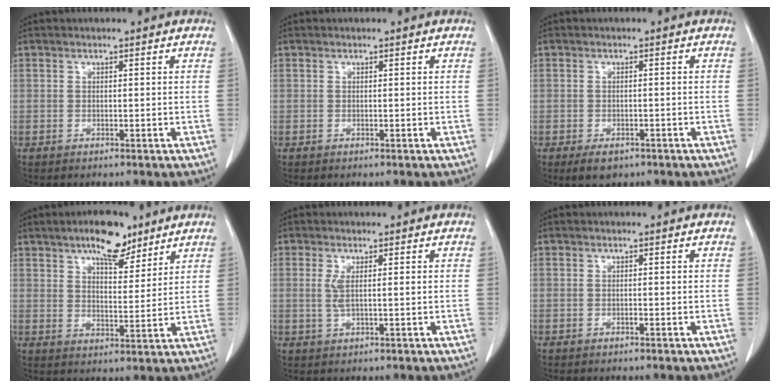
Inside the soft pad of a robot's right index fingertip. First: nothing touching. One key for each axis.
{"total": 0.0}
{"total": 3.3, "fx": -2.1, "fy": 1.8, "fz": 1.8, "tx": -0.029, "ty": -0.003, "tz": -0.024}
{"total": 8.8, "fx": 6.2, "fy": 2.9, "fz": 5.5, "tx": -0.087, "ty": 0.003, "tz": 0.101}
{"total": 2.7, "fx": 0.4, "fy": 0.4, "fz": 2.7, "tx": -0.059, "ty": 0.003, "tz": 0.011}
{"total": 0.0}